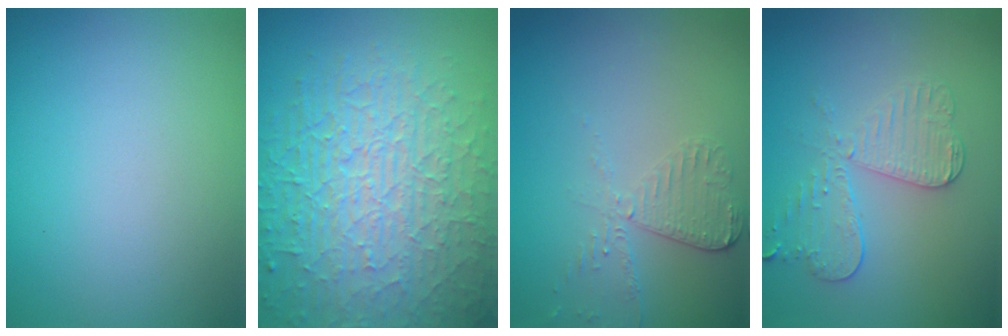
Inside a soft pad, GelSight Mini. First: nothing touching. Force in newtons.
{"total": 10.0, "press": 6.5, "slide": 7.6}
{"total": 2.5, "press": 2.3, "slide": 1.0}
{"total": 4.0, "press": 3.4, "slide": 2.0}